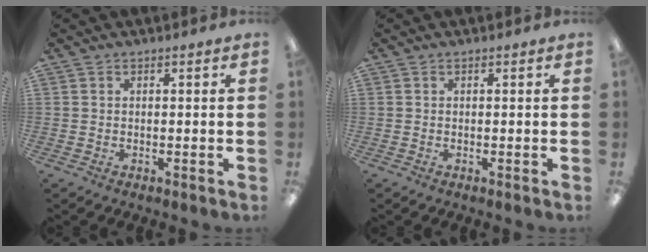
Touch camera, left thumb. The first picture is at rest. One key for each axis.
{"total": 0.0}